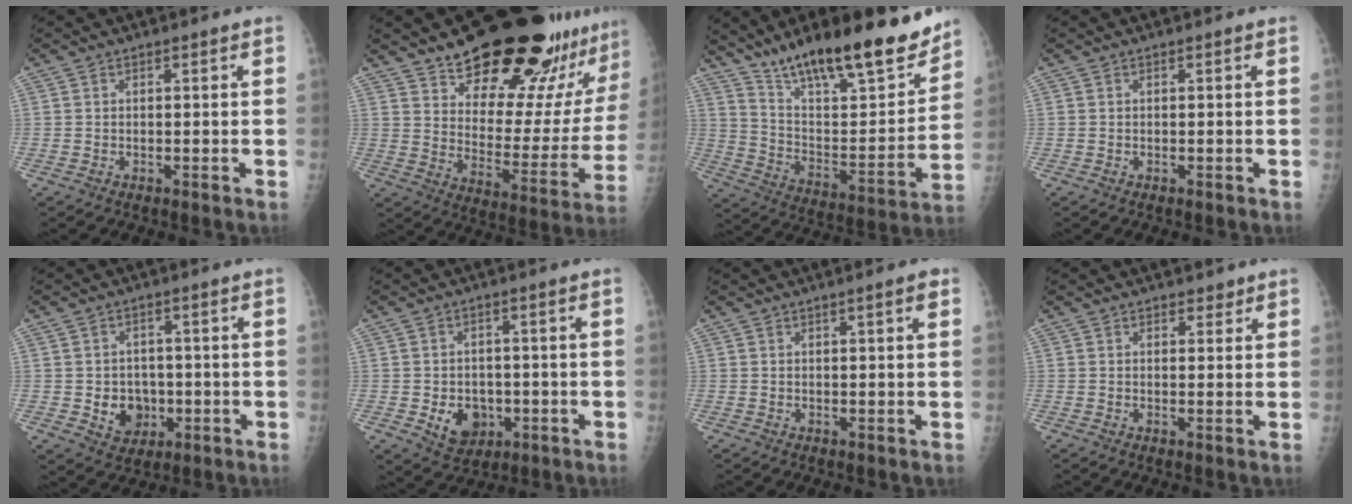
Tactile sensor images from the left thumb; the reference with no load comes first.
{"total": 28.0, "force": [20.8, 9.1, 16.4], "torque": [-0.202, -0.110, 0.299]}
{"total": 25.4, "force": [19.2, 6.5, 15.4], "torque": [-0.205, -0.086, 0.317]}
{"total": 0.0}
{"total": 6.6, "force": [-0.9, 5.7, 3.1], "torque": [-0.015, 0.005, -0.003]}
{"total": 6.9, "force": [-1.5, 5.6, 3.8], "torque": [-0.029, 0.002, -0.011]}
{"total": 1.9, "force": [1.1, 0.1, 1.5], "torque": [-0.023, -0.003, 0.015]}
{"total": 2.1, "force": [1.6, 1.2, 0.6], "torque": [0.008, -0.009, 0.019]}